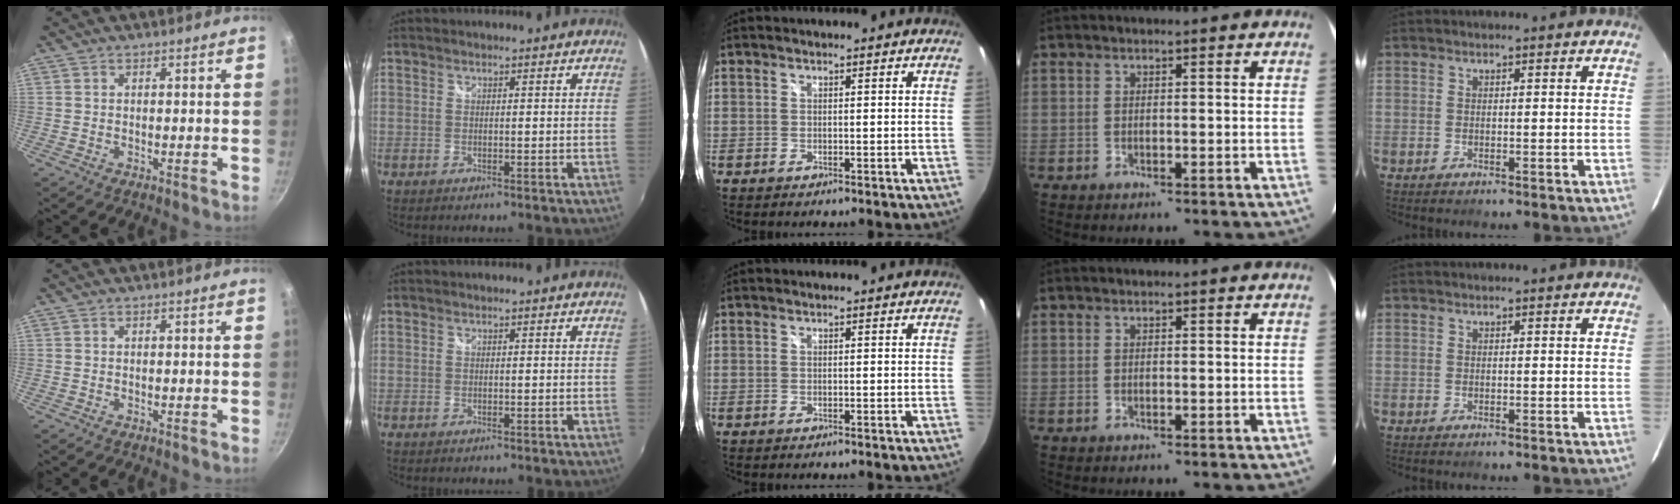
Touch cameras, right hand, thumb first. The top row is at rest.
{}